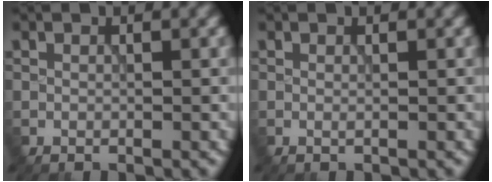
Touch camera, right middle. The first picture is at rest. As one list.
[{"total": 0.0}]